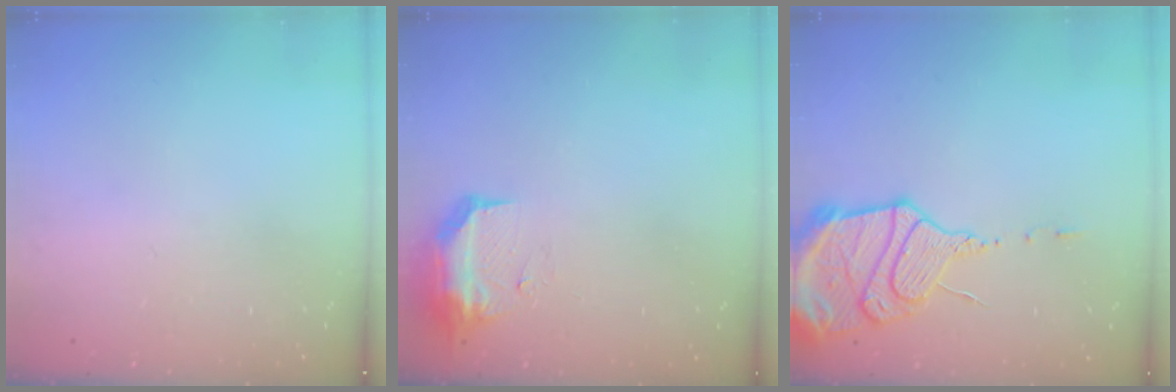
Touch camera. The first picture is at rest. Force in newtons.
{"total": 15.7, "press": 10.5, "slide": 11.7}
{"total": 17.0, "press": 16.9, "slide": 1.6}